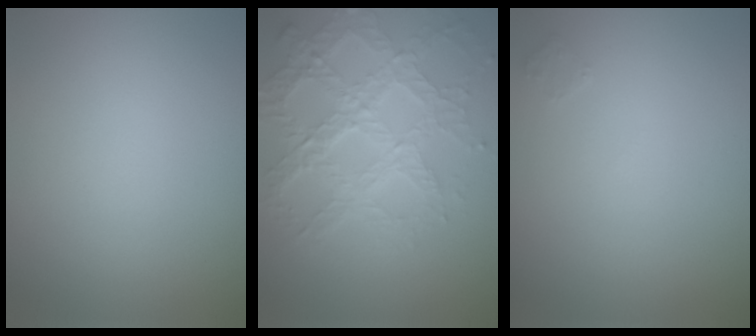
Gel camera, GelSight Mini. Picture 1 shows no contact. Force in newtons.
{"total": 7.4, "press": 5.3, "slide": 5.1}
{"total": 0.7, "press": 0.7, "slide": 0.0}